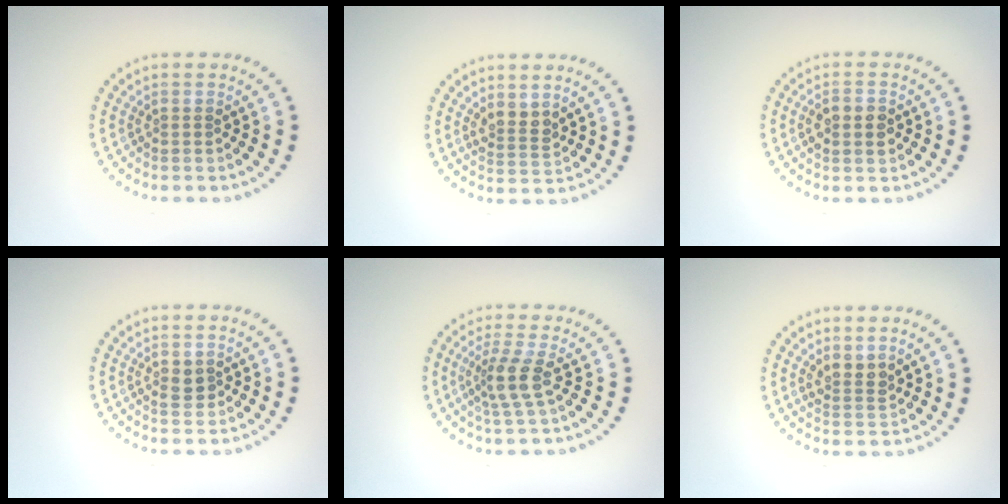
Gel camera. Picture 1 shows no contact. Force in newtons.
{"total": 2.1, "press": 1.7, "slide": 1.2}
{"total": 2.2, "press": 2.2, "slide": 0.1}
{"total": 1.5, "press": 1.5, "slide": 0.2}
{"total": 2.7, "press": 2.1, "slide": 1.7}
{"total": 2.1, "press": 1.7, "slide": 1.2}